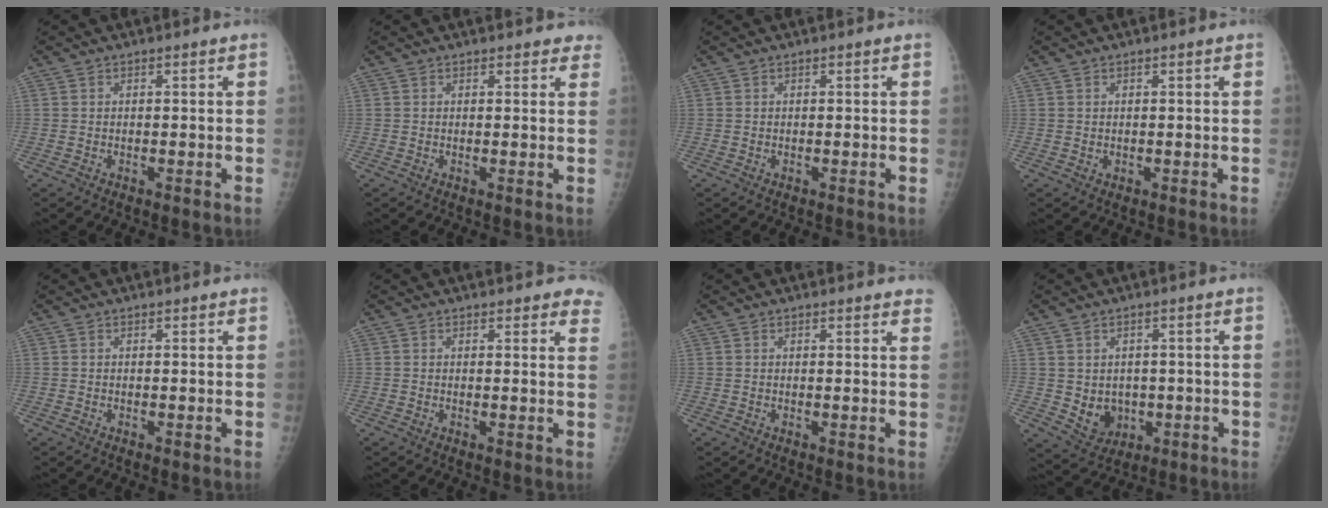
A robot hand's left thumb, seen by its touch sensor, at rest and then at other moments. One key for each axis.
{"total": 3.3, "fx": 3.0, "fy": 1.3, "fz": 0.6, "tx": 0.022, "ty": -0.010, "tz": 0.019}
{"total": 0.0}
{"total": 0.8, "fx": 0.5, "fy": 0.4, "fz": 0.4, "tx": -0.004, "ty": -0.003, "tz": 0.007}
{"total": 0.7, "fx": 0.6, "fy": 0.2, "fz": 0.2, "tx": -0.005, "ty": -0.001, "tz": 0.009}
{"total": 6.5, "fx": 5.8, "fy": 2.1, "fz": 2.0, "tx": 0.015, "ty": -0.020, "tz": 0.045}
{"total": 4.9, "fx": 4.5, "fy": 0.9, "fz": 1.7, "tx": 0.000, "ty": -0.012, "tz": 0.037}
{"total": 5.6, "fx": -0.2, "fy": 4.7, "fz": 3.0, "tx": -0.026, "ty": -0.007, "tz": 0.017}